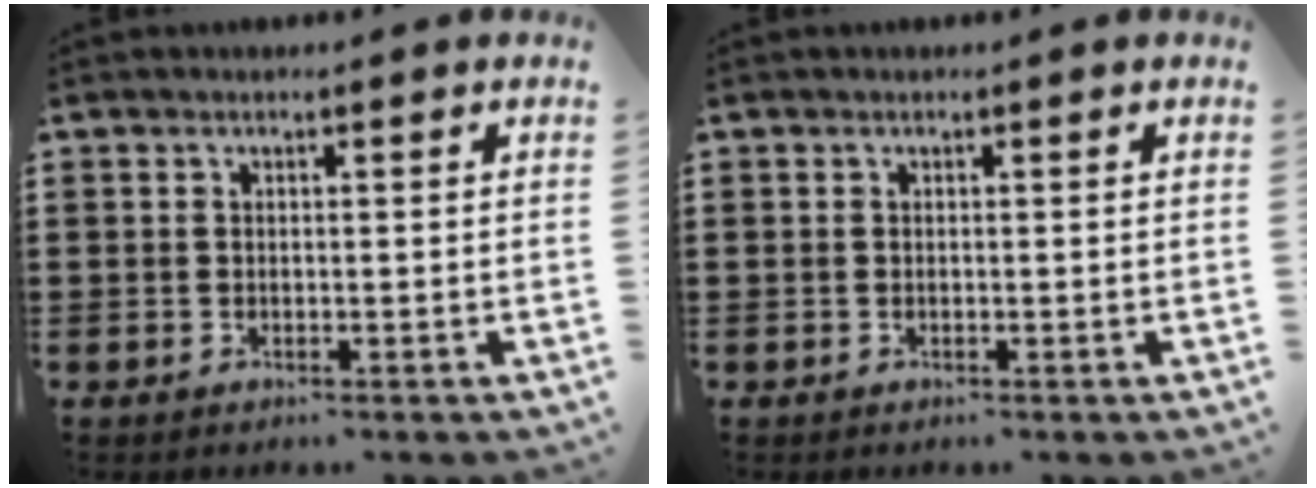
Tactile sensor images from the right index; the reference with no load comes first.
{"total": 0.0}